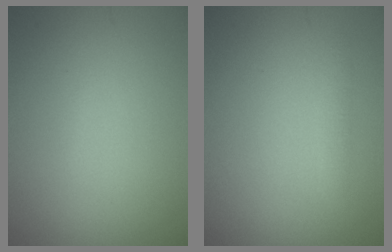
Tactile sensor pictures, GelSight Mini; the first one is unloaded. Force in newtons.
{"total": 0.8, "press": 0.8, "slide": 0.0}